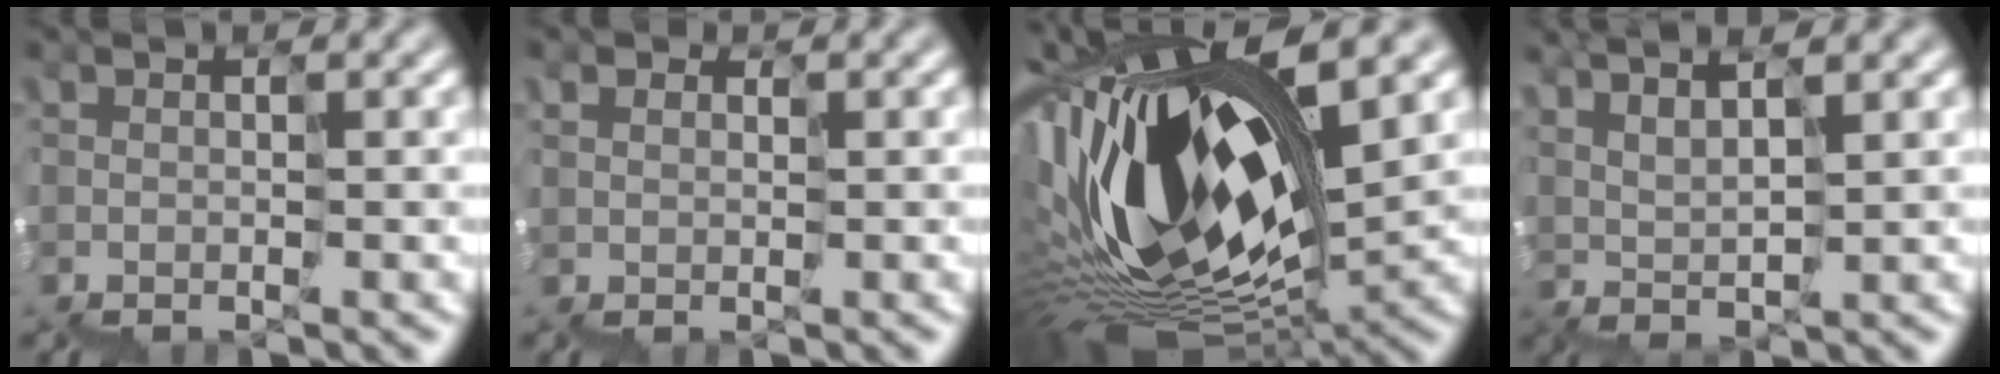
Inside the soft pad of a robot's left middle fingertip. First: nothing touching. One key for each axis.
{"total": 1.2, "fx": 0.2, "fy": 1.1, "fz": 0.5, "tx": -0.010, "ty": 0.003, "tz": 0.006}
{"total": 15.2, "fx": 1.4, "fy": 5.8, "fz": 14.0, "tx": -0.290, "ty": 0.008, "tz": 0.030}
{"total": 2.4, "fx": 2.2, "fy": -0.1, "fz": 1.0, "tx": -0.033, "ty": 0.018, "tz": 0.047}